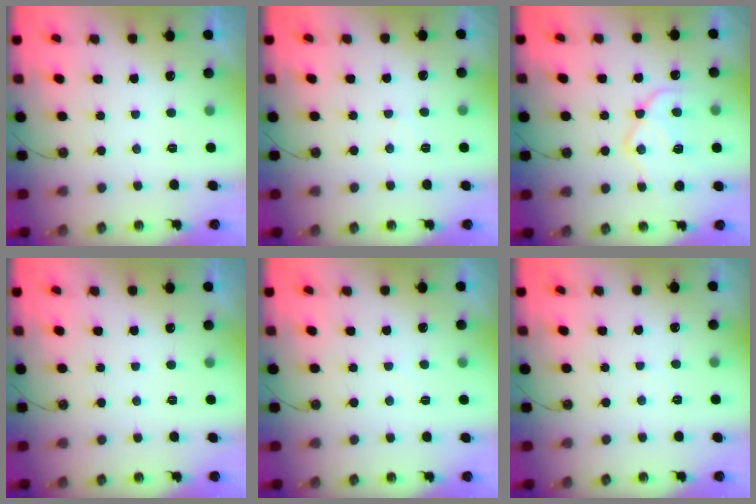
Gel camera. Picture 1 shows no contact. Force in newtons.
{"total": 3.9, "press": 3.9, "slide": 0.7}
{"total": 15.8, "press": 15.7, "slide": 1.7}
{"total": 0.0}
{"total": 2.0, "press": 2.0, "slide": 0.3}
{"total": 1.9, "press": 1.9, "slide": 0.4}